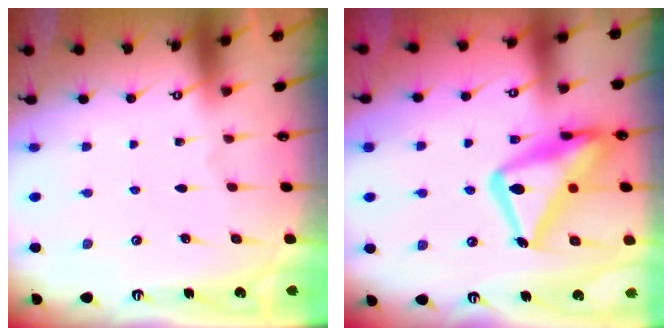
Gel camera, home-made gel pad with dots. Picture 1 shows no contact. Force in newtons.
{"total": 21.7, "press": 21.6, "slide": 1.7}